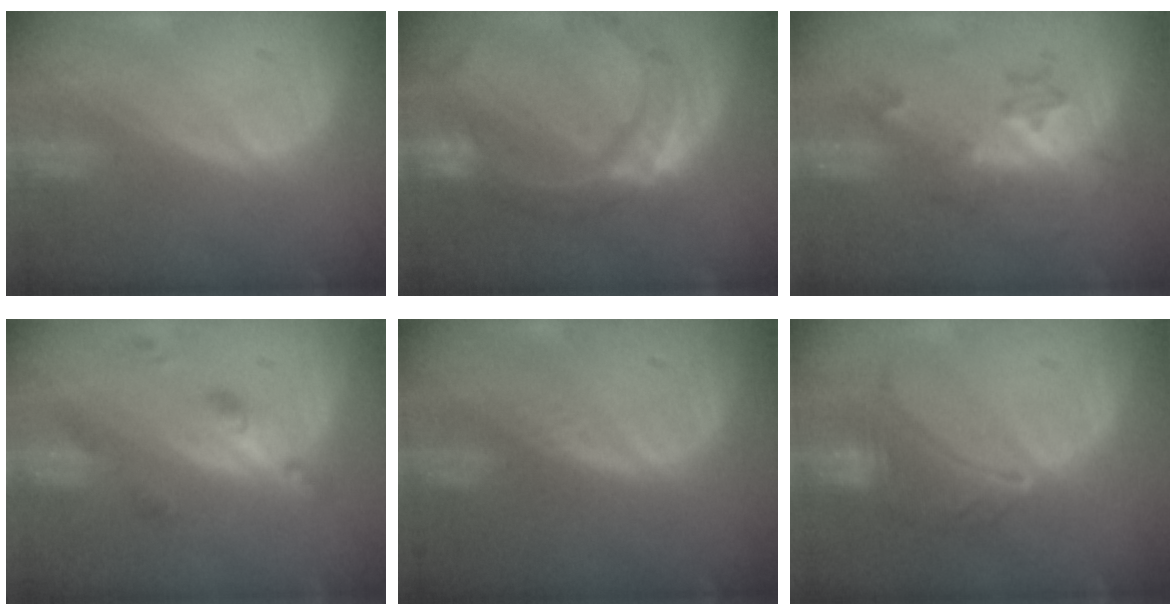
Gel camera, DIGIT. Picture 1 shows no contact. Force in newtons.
{"total": 11.0, "press": 9.3, "slide": 6.0}
{"total": 6.1, "press": 5.4, "slide": 2.9}
{"total": 4.7, "press": 4.2, "slide": 2.1}
{"total": 0.6, "press": 0.6, "slide": 0.0}
{"total": 6.5, "press": 6.4, "slide": 0.6}